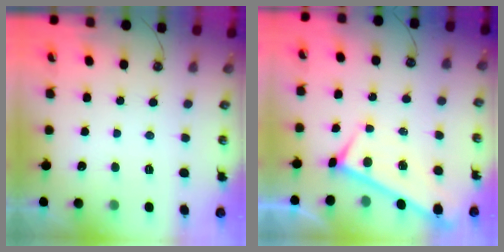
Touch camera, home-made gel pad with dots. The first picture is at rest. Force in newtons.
{"total": 0.0}